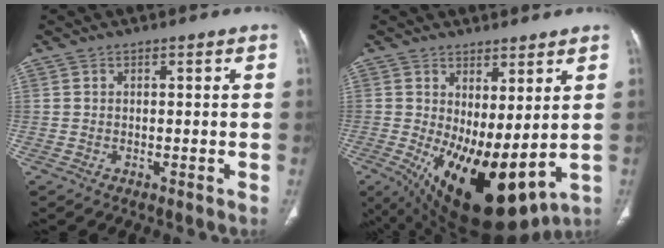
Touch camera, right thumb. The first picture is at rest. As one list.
[{"total": 16.9, "force": [-0.3, 7.2, 15.3], "torque": [-0.259, -0.030, 0.023]}]